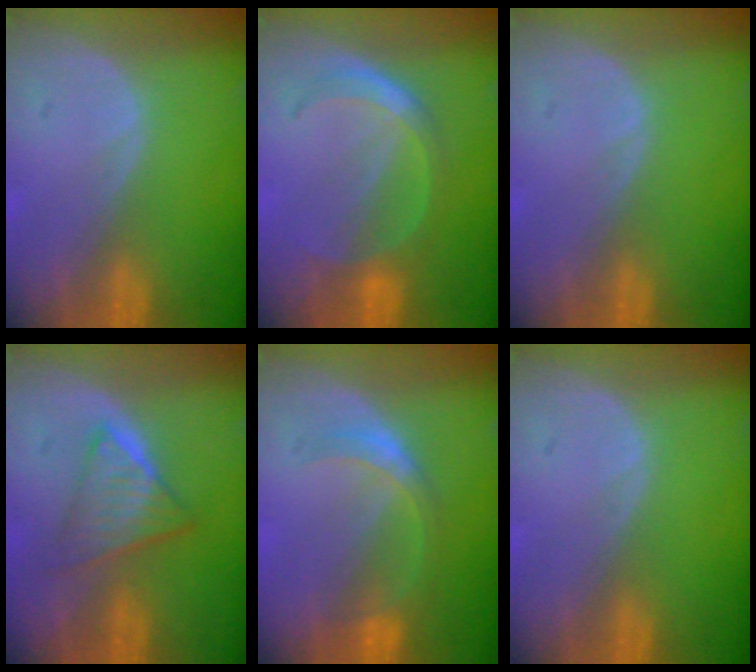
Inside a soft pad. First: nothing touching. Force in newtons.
{"total": 6.0, "press": 5.2, "slide": 3.0}
{"total": 0.0}
{"total": 6.4, "press": 5.6, "slide": 3.1}
{"total": 5.4, "press": 4.8, "slide": 2.5}
{"total": 0.0}